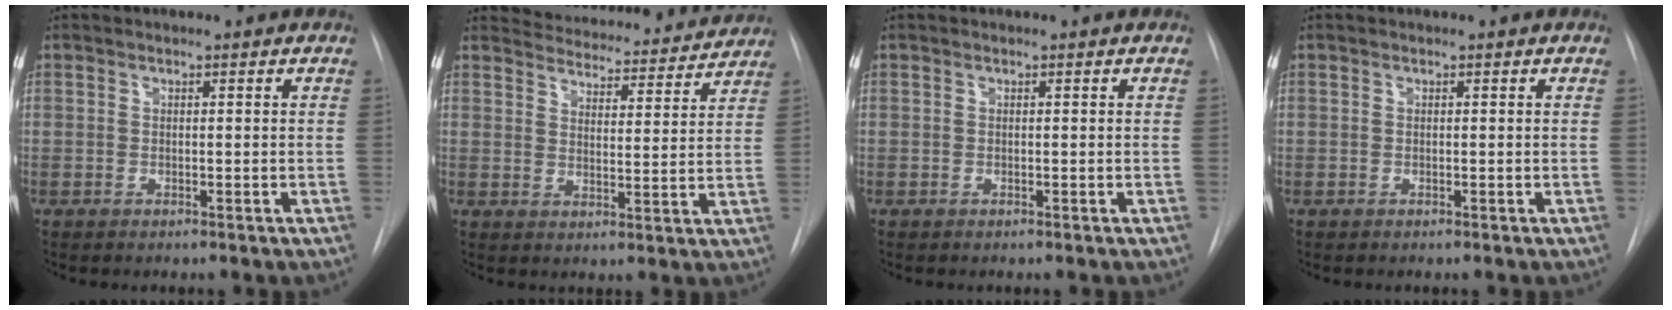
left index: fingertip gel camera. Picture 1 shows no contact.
{"total": 17.3, "force": [16.7, 3.5, 3.1], "torque": [-0.032, -0.007, 0.205]}
{"total": 0.0}
{"total": 0.0}